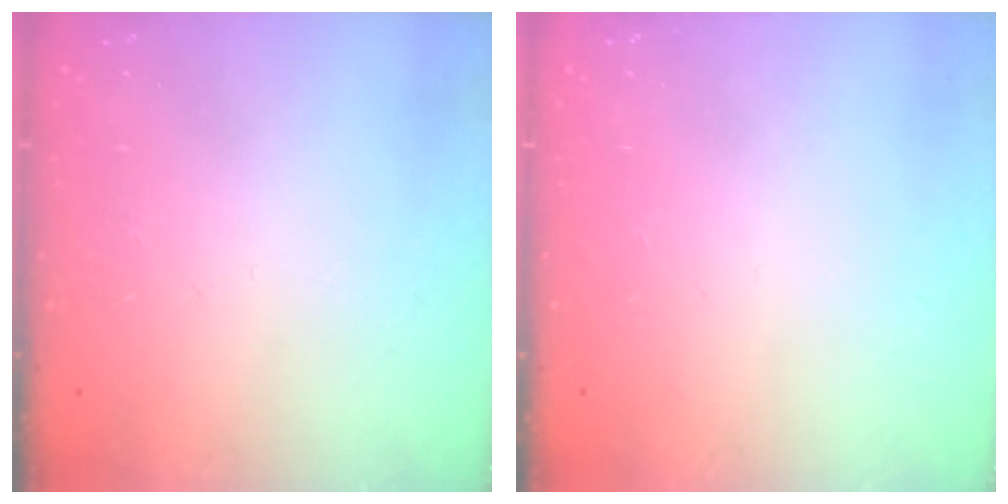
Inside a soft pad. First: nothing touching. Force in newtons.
{"total": 0.0}